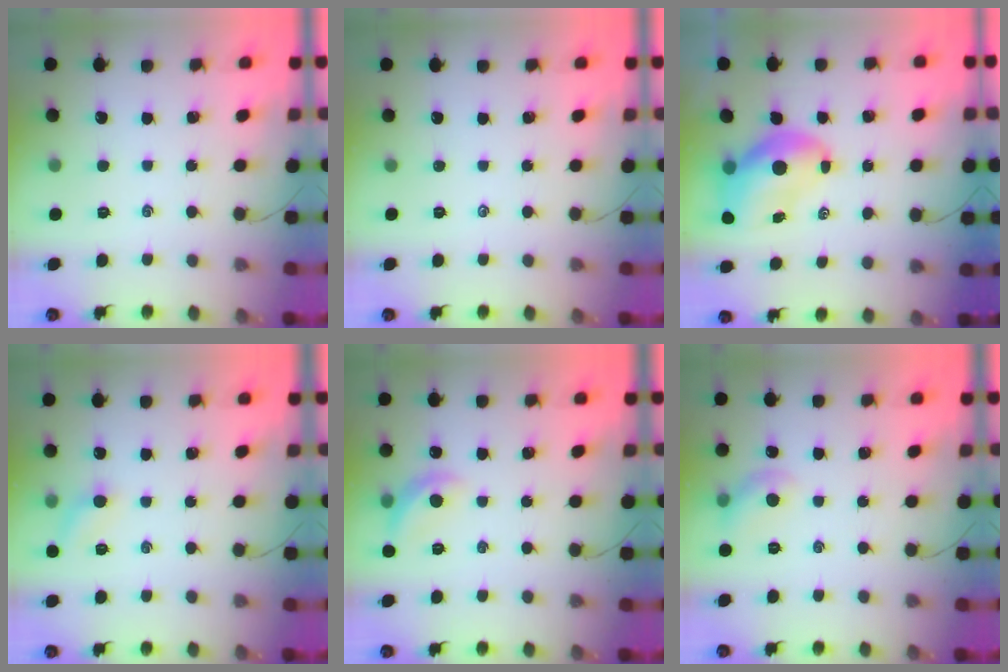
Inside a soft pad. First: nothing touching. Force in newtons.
{"total": 0.0}
{"total": 9.5, "press": 9.0, "slide": 3.0}
{"total": 6.8, "press": 6.5, "slide": 2.1}
{"total": 8.8, "press": 8.7, "slide": 1.3}
{"total": 6.0, "press": 5.9, "slide": 1.2}